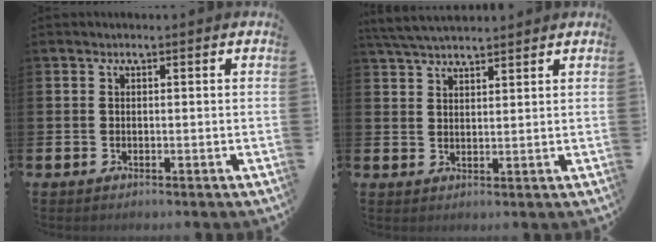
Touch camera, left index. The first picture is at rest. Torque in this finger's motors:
{"motor_torque": [0.88, -0.77, 0.09, 0.16]}